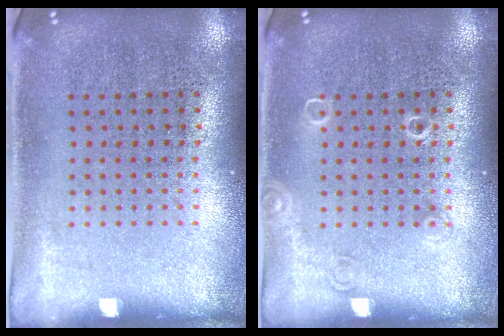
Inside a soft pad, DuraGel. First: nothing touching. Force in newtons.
{"total": 1.0, "press": 1.0, "slide": 0.2}